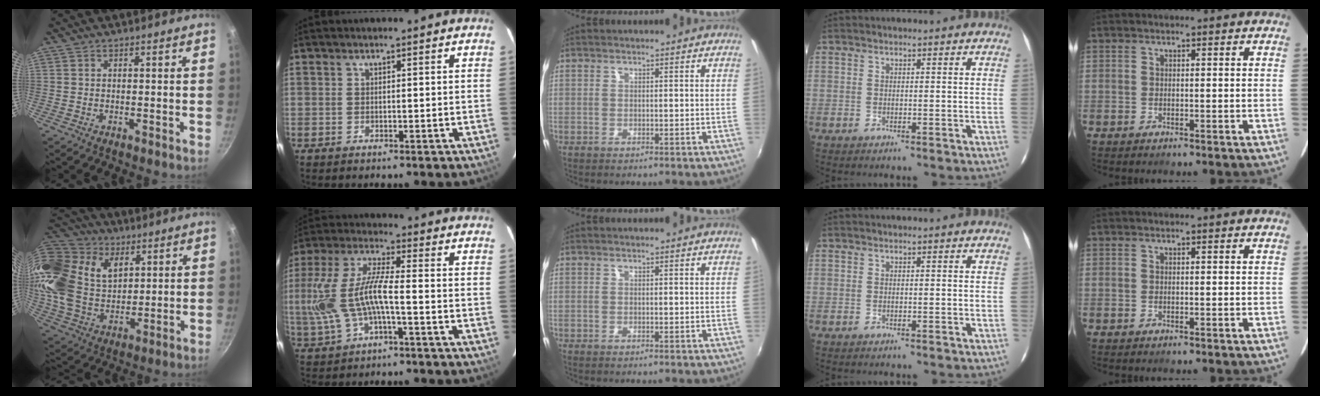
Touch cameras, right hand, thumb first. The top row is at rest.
{"thumb": {"total": 25.1, "force": [10.0, 17.4, 15.0], "torque": [-0.310, -0.003, 0.185]}, "index": {"total": 12.7, "force": [-2.6, 3.5, 11.9], "torque": [-0.250, -0.002, -0.042]}}